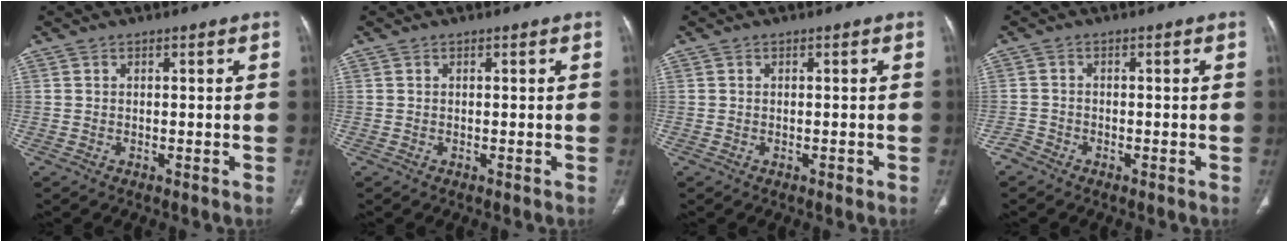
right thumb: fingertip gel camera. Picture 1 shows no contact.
{"total": 0.0}
{"total": 0.6, "force": [-0.2, 0.4, 0.3], "torque": [-0.003, 0.001, -0.004]}
{"total": 1.8, "force": [-1.5, 1.0, 0.1], "torque": [-0.005, 0.003, -0.034]}